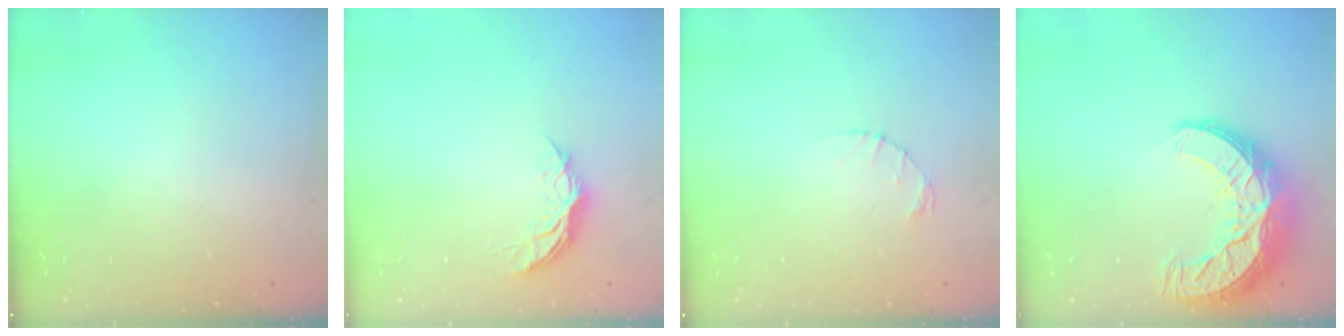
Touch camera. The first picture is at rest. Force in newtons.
{"total": 5.2, "press": 5.1, "slide": 0.5}
{"total": 1.2, "press": 1.1, "slide": 0.2}
{"total": 16.4, "press": 16.4, "slide": 0.9}